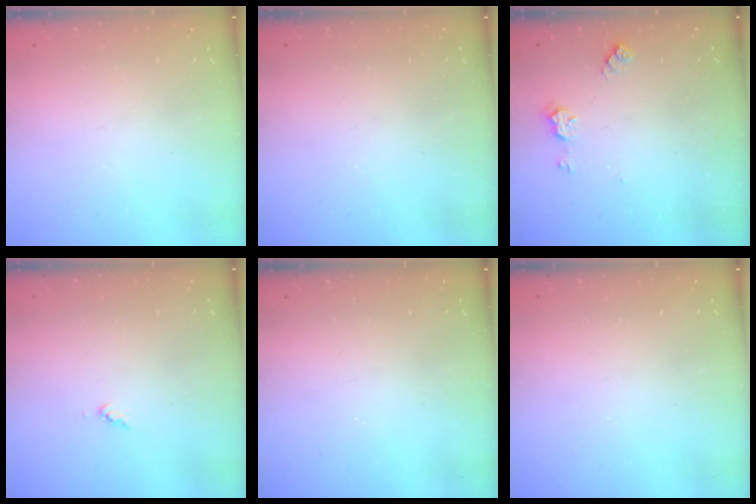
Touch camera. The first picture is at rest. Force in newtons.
{"total": 0.0}
{"total": 5.1, "press": 5.0, "slide": 0.6}
{"total": 3.3, "press": 3.3, "slide": 0.4}
{"total": 0.0}
{"total": 0.0}